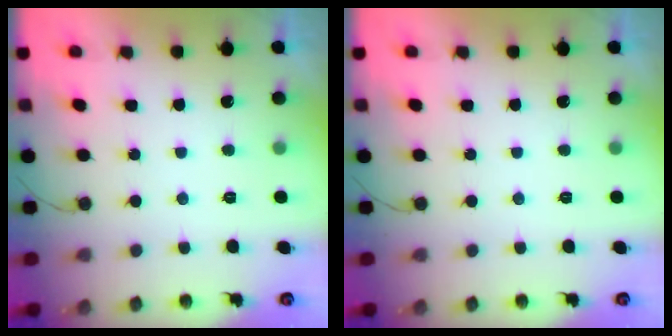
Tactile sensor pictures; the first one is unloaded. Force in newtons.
{"total": 0.0}